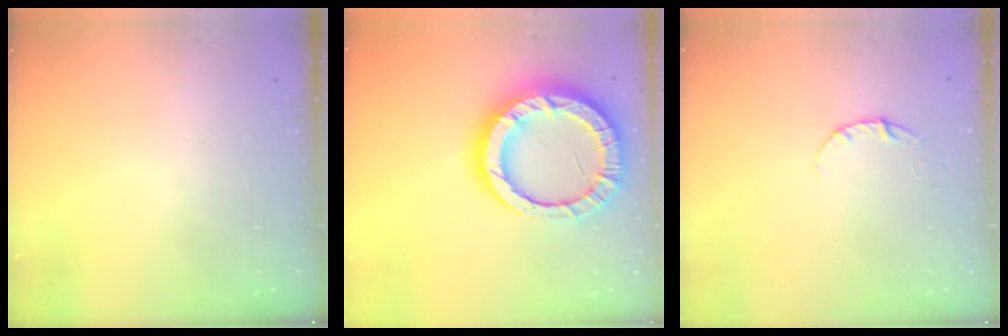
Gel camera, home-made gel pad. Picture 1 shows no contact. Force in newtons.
{"total": 21.0, "press": 20.9, "slide": 2.2}
{"total": 3.8, "press": 3.8, "slide": 0.4}